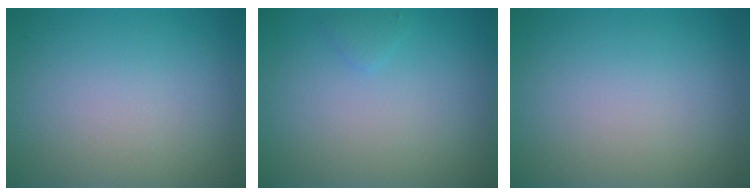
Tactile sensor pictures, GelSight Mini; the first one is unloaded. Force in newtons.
{"total": 0.7, "press": 0.7, "slide": 0.0}
{"total": 0.0}